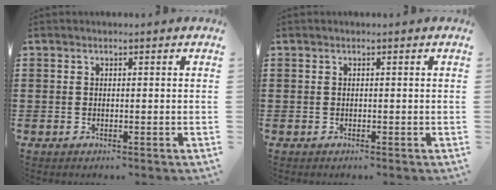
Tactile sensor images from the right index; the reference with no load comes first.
{"total": 0.0}